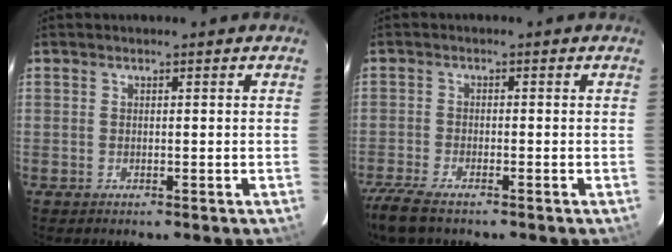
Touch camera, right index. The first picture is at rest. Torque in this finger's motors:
{"motor_torque": [0.55, -0.41, 0.24, 0.04]}